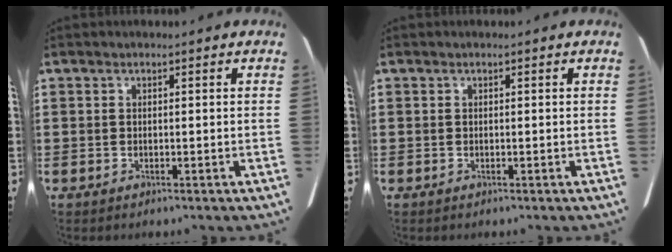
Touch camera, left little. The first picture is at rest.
{"total": 0.0}